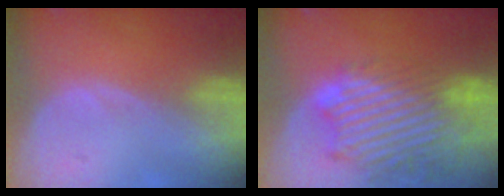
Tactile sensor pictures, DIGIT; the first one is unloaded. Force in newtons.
{"total": 13.7, "press": 11.7, "slide": 7.0}